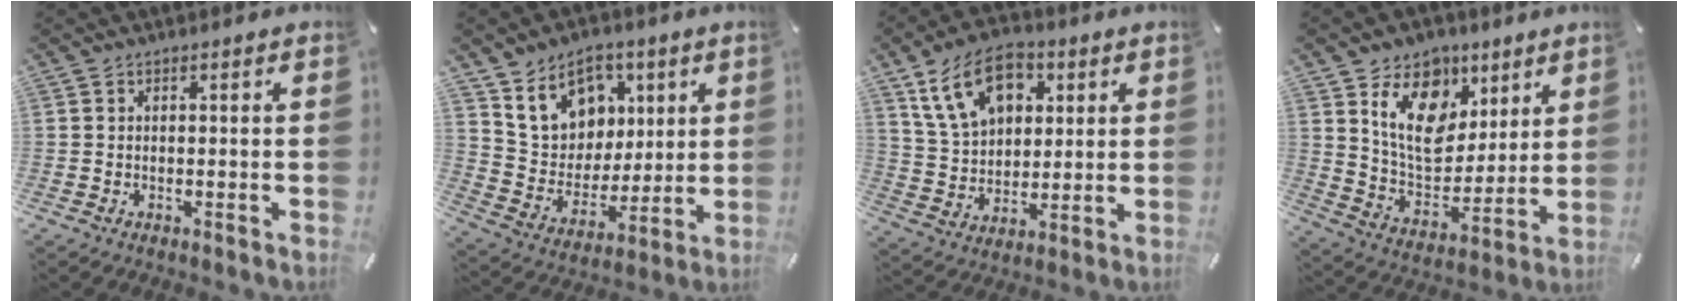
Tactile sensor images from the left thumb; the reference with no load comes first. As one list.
[{"total": 14.0, "force": [6.8, 11.5, 4.1], "torque": [-0.067, -0.043, 0.134]}, {"total": 14.1, "force": [6.4, 9.7, 7.8], "torque": [-0.150, -0.005, 0.121]}, {"total": 14.2, "force": [6.6, 10.9, 6.2], "torque": [-0.109, -0.035, 0.130]}]